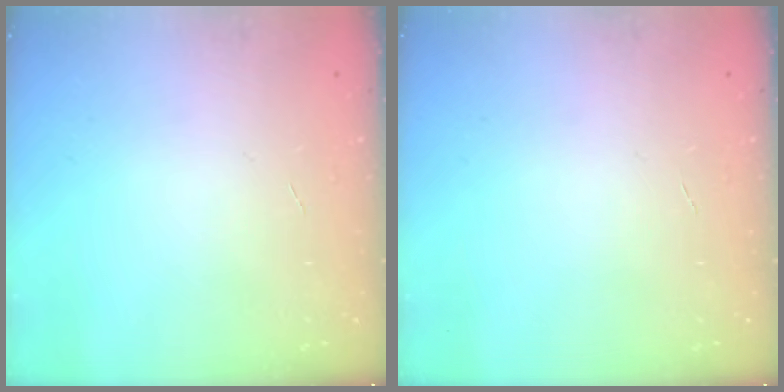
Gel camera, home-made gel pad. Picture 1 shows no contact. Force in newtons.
{"total": 0.0}